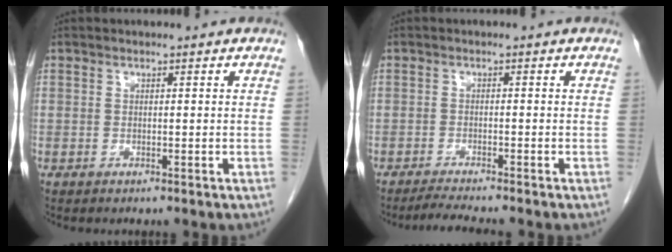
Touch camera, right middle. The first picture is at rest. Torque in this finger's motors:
{"motor_torque": [-0.02, 0.04, 0.00, 0.00]}